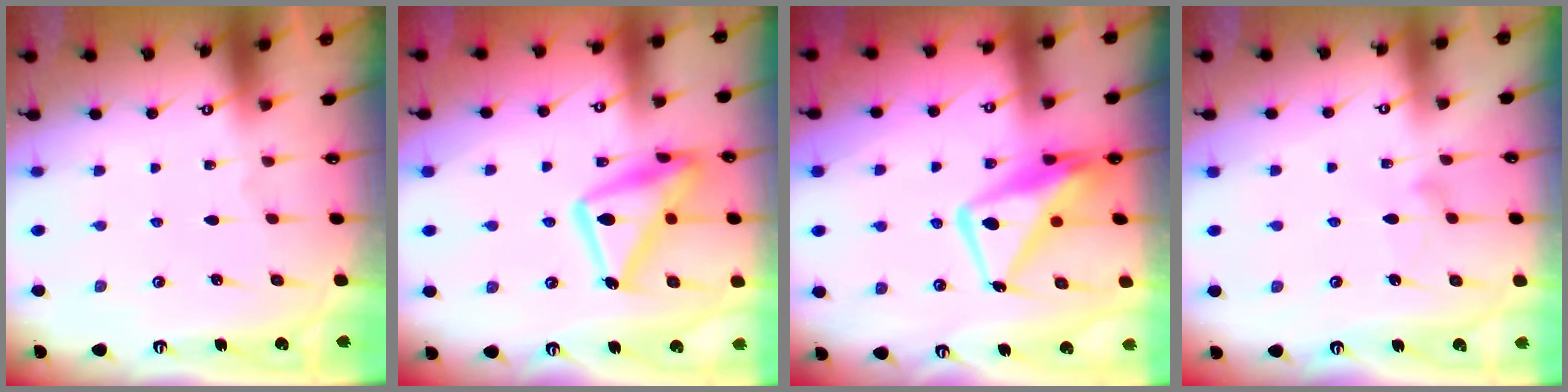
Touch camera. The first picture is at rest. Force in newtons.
{"total": 18.3, "press": 18.2, "slide": 1.3}
{"total": 14.0, "press": 13.9, "slide": 1.6}
{"total": 9.3, "press": 9.3, "slide": 0.4}